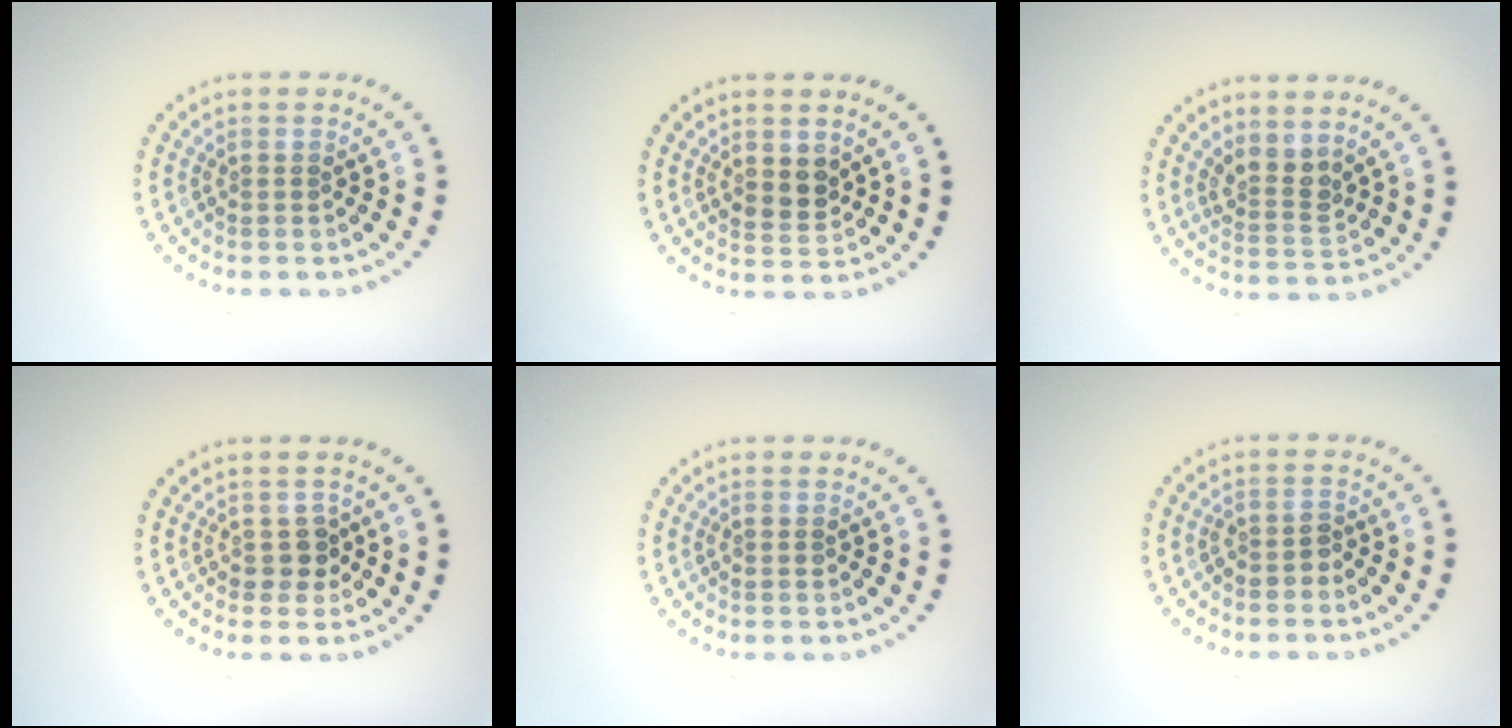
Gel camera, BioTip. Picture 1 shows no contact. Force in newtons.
{"total": 1.9, "press": 1.8, "slide": 0.7}
{"total": 2.6, "press": 1.9, "slide": 1.7}
{"total": 1.5, "press": 1.3, "slide": 0.7}
{"total": 0.5, "press": 0.5, "slide": 0.1}
{"total": 1.2, "press": 1.0, "slide": 0.7}